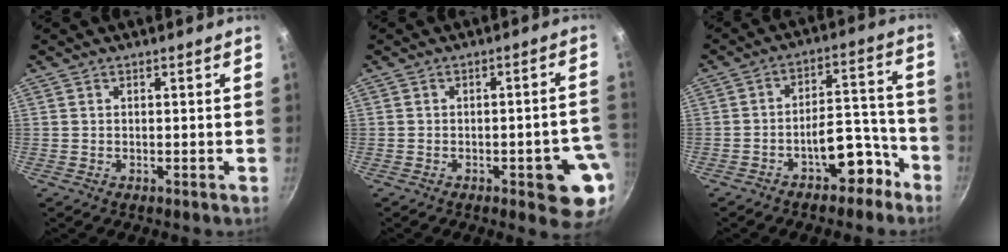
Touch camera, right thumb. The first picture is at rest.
{"total": 9.8, "force": [-3.3, 3.4, 8.6], "torque": [-0.068, 0.019, -0.037]}
{"total": 9.8, "force": [-5.9, 5.1, 6.0], "torque": [-0.044, 0.084, -0.074]}